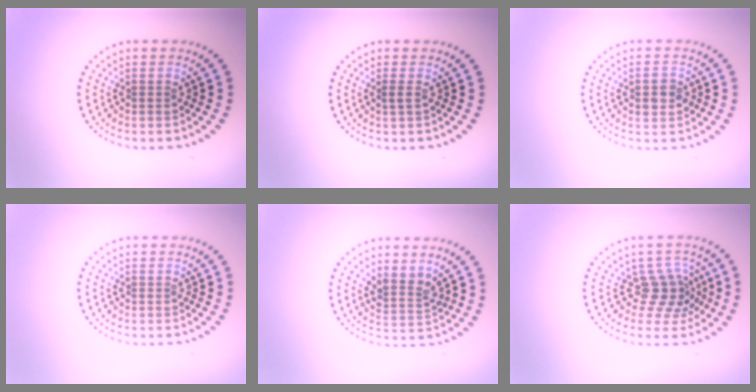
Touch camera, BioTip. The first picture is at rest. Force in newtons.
{"total": 0.6, "press": 0.6, "slide": 0.1}
{"total": 2.7, "press": 2.7, "slide": 0.1}
{"total": 0.0}
{"total": 2.3, "press": 1.8, "slide": 1.4}
{"total": 3.1, "press": 2.5, "slide": 1.9}